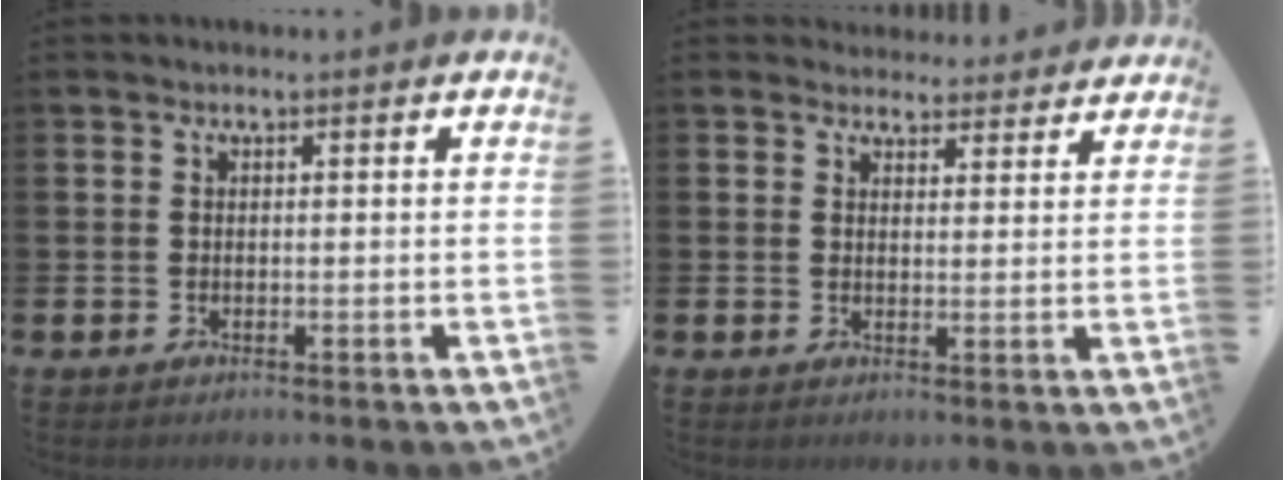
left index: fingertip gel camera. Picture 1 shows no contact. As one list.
[{"total": 3.7, "force": [3.6, 1.1, -0.2], "torque": [0.008, -0.022, 0.064]}]